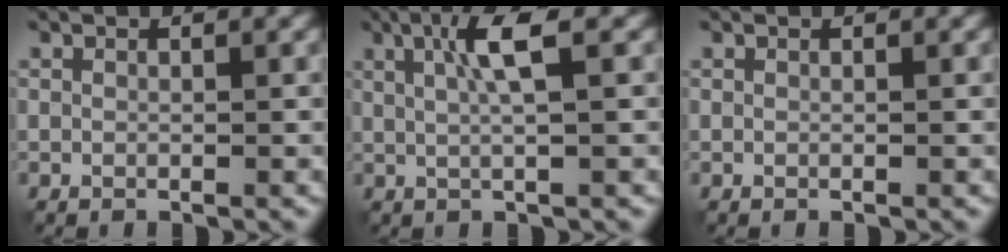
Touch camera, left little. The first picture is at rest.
{"total": 4.0, "force": [0.7, 0.6, 3.9], "torque": [-0.078, 0.004, 0.014]}
{"total": 0.0}